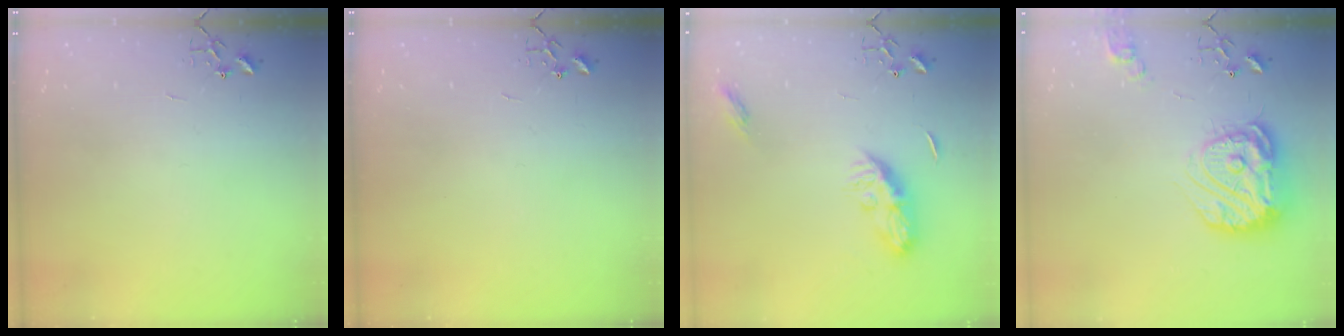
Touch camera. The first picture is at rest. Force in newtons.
{"total": 0.0}
{"total": 9.3, "press": 9.3, "slide": 0.3}
{"total": 19.8, "press": 19.7, "slide": 2.0}